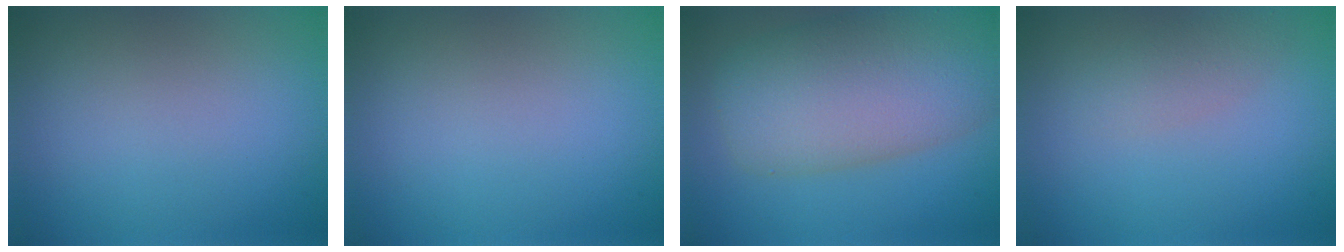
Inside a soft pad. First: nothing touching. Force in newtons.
{"total": 0.0}
{"total": 10.6, "press": 10.6, "slide": 0.6}
{"total": 1.8, "press": 1.8, "slide": 0.1}